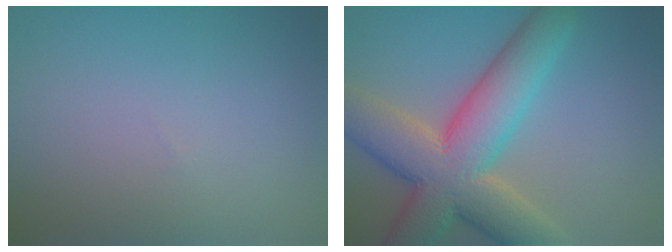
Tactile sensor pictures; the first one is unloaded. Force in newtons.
{"total": 10.7, "press": 10.7, "slide": 0.9}